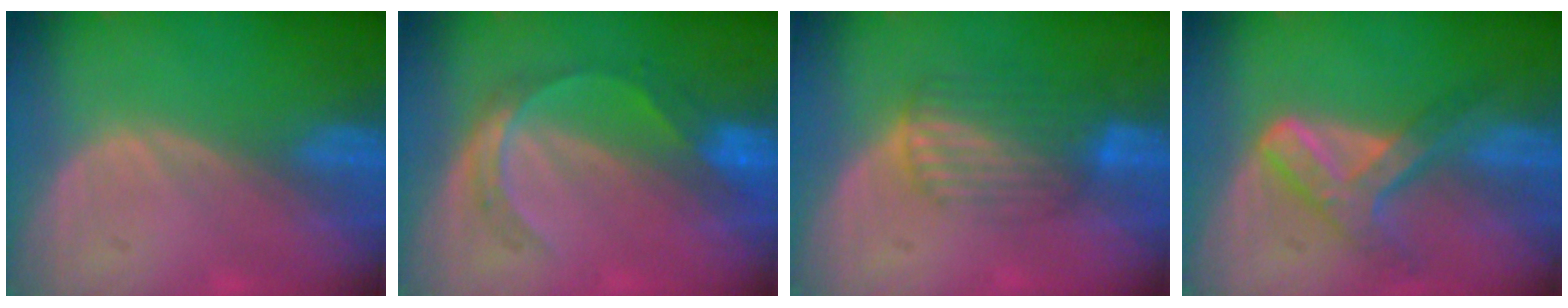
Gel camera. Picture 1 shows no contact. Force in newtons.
{"total": 5.6, "press": 5.0, "slide": 2.5}
{"total": 7.0, "press": 5.9, "slide": 3.8}
{"total": 7.2, "press": 6.1, "slide": 3.9}